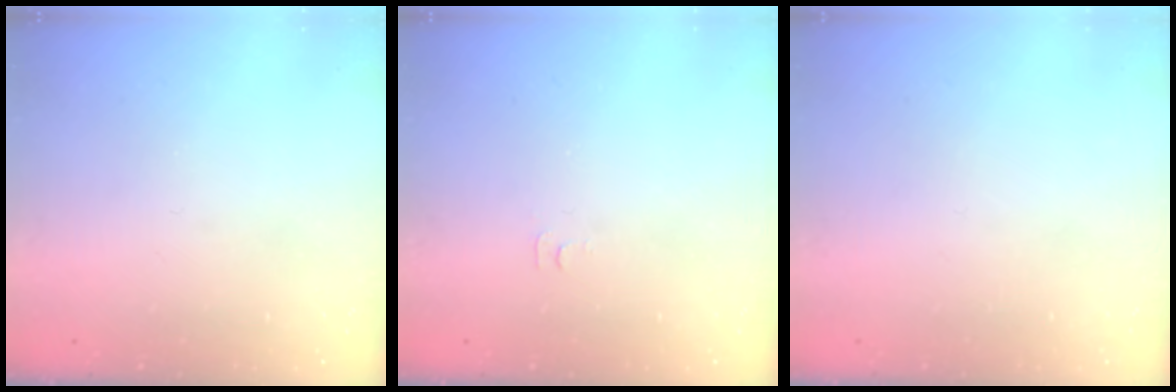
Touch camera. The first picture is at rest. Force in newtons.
{"total": 4.6, "press": 4.5, "slide": 0.6}
{"total": 1.5, "press": 1.5, "slide": 0.1}